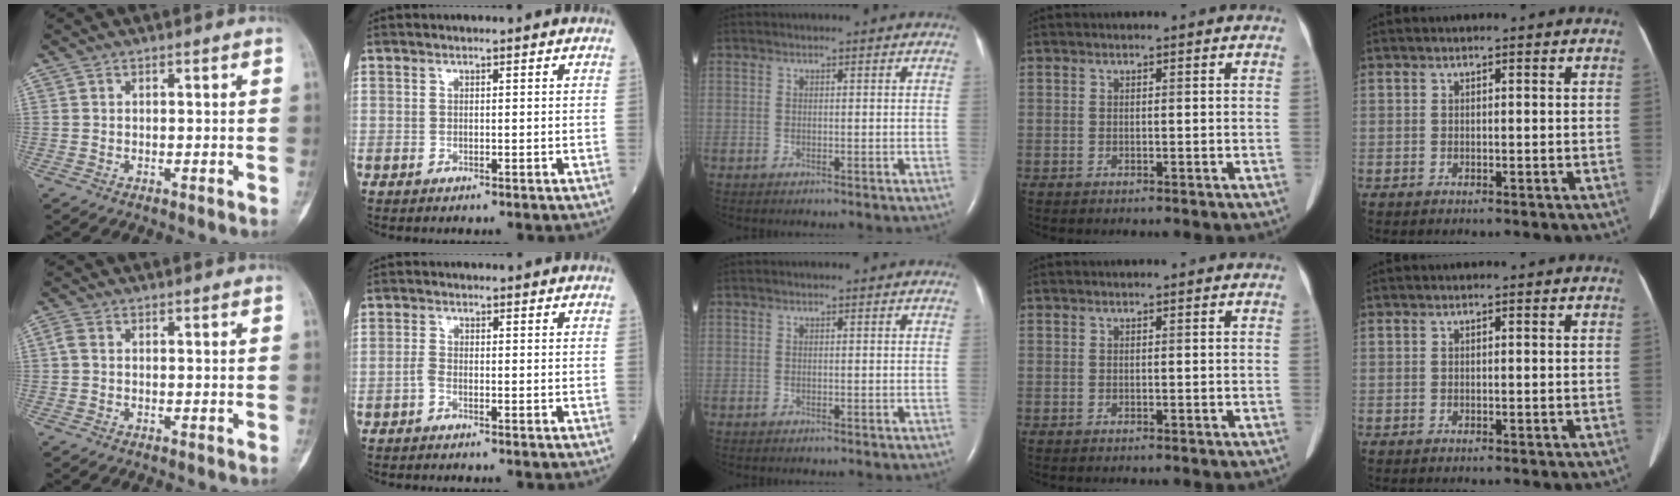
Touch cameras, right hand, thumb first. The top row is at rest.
{"thumb": {"total": 1.5, "force": [0.0, 1.0, 1.1], "torque": [-0.027, 0.002, -0.004]}, "index": {"total": 1.2, "force": [-0.7, 0.3, 0.9], "torque": [-0.025, -0.001, -0.017]}}